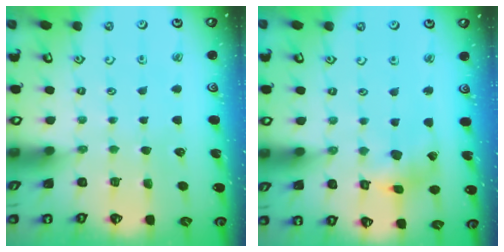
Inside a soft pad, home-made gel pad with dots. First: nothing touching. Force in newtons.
{"total": 5.3, "press": 5.3, "slide": 0.5}